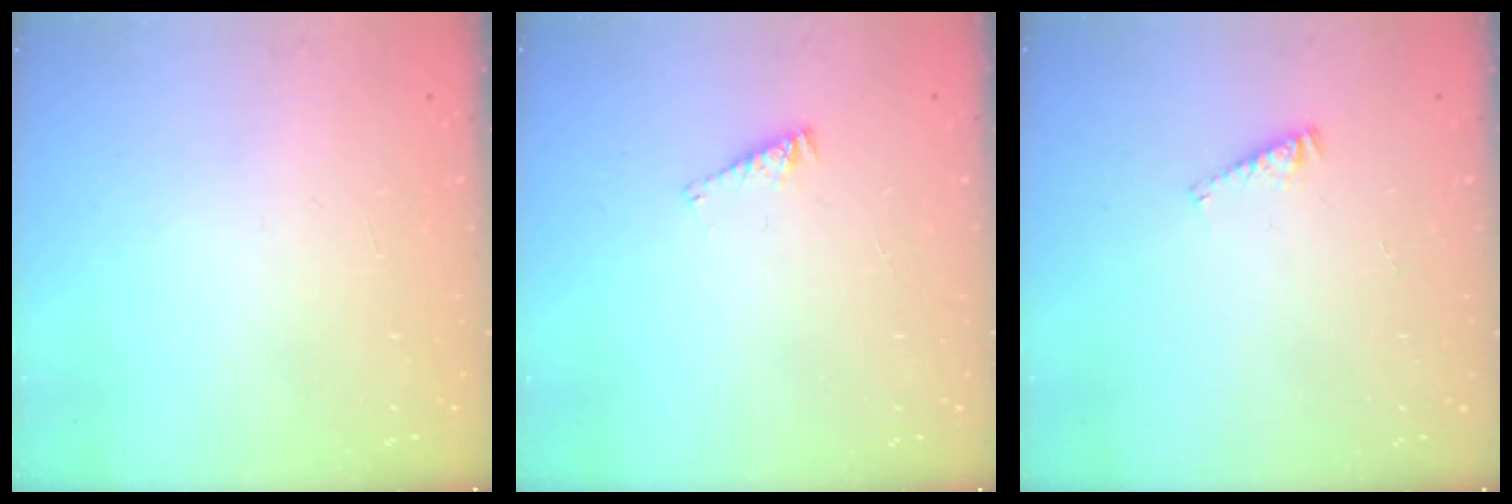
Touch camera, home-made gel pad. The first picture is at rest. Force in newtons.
{"total": 2.5, "press": 2.4, "slide": 0.4}
{"total": 3.5, "press": 3.5, "slide": 0.4}